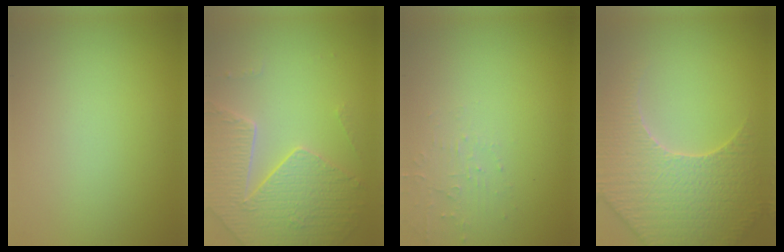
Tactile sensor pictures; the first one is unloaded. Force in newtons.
{"total": 5.1, "press": 4.7, "slide": 2.1}
{"total": 1.5, "press": 1.5, "slide": 0.3}
{"total": 5.9, "press": 5.6, "slide": 1.7}